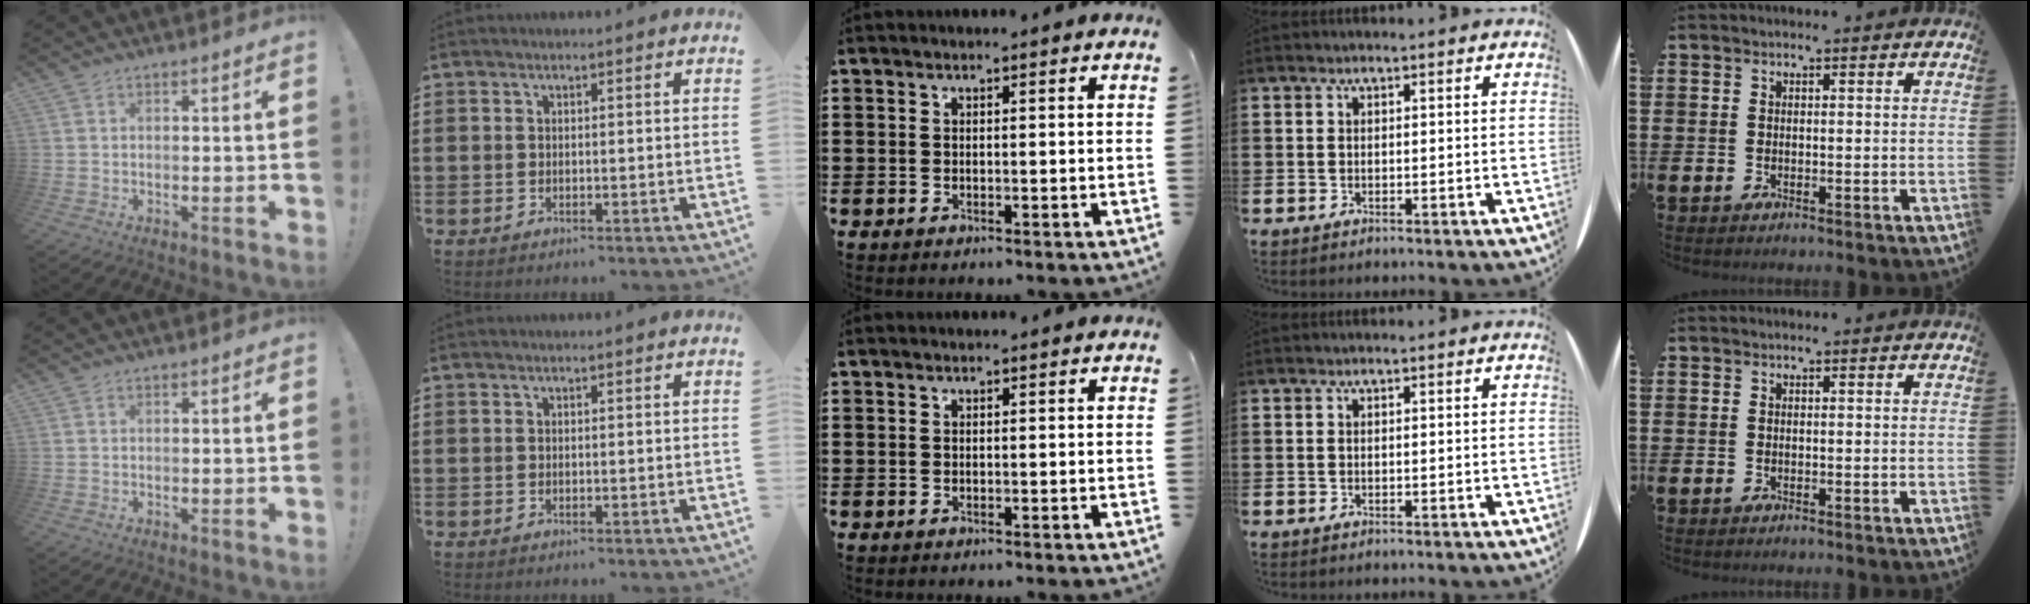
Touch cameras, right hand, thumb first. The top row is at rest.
{}